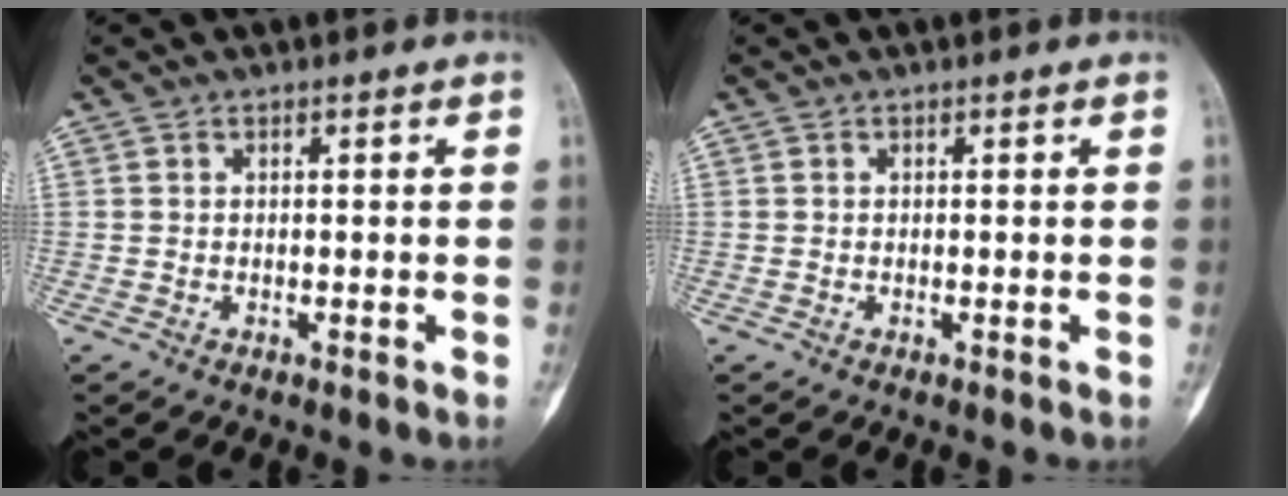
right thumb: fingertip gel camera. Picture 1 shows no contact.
{"total": 0.0}